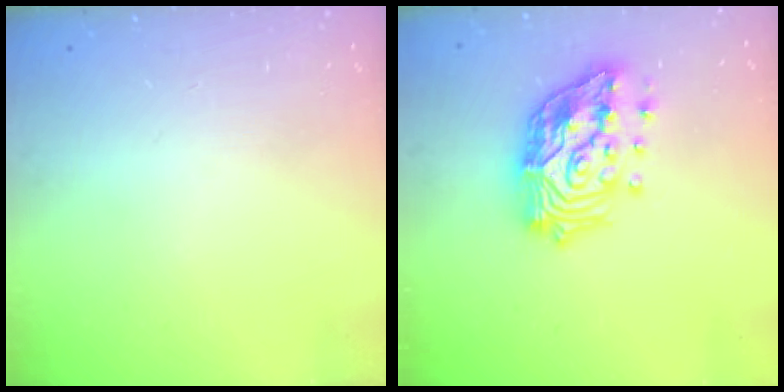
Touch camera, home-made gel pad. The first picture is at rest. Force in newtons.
{"total": 19.6, "press": 19.5, "slide": 2.3}